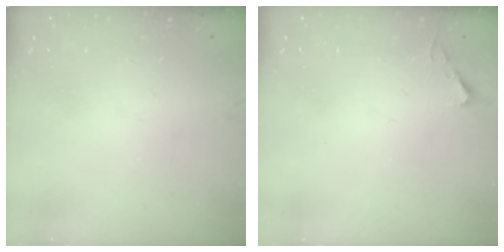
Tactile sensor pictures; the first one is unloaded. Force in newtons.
{"total": 3.5, "press": 3.5, "slide": 0.4}